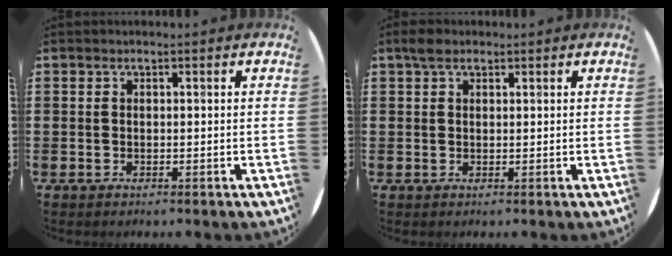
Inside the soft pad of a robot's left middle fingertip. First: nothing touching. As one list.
[{"total": 1.7, "force": [1.3, 0.9, 0.8], "torque": [-0.010, 0.002, 0.022]}]